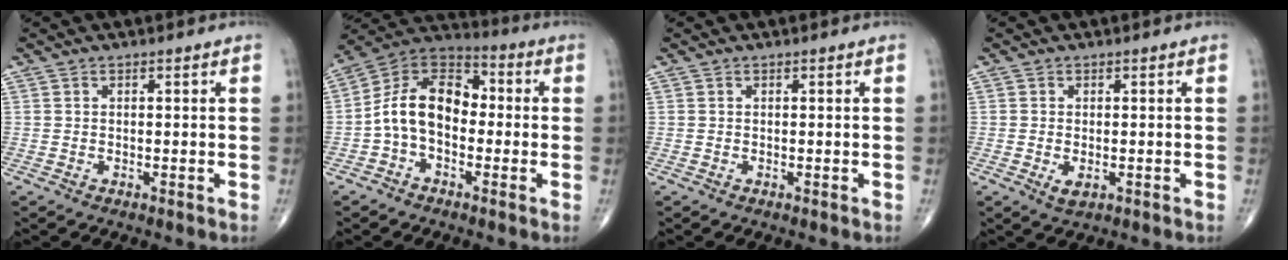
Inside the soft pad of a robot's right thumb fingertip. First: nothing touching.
{"total": 12.8, "force": [-1.6, 8.5, 9.4], "torque": [-0.147, 0.042, -0.044]}
{"total": 0.0}
{"total": 2.3, "force": [-0.6, 1.2, 1.8], "torque": [-0.033, -0.004, -0.005]}